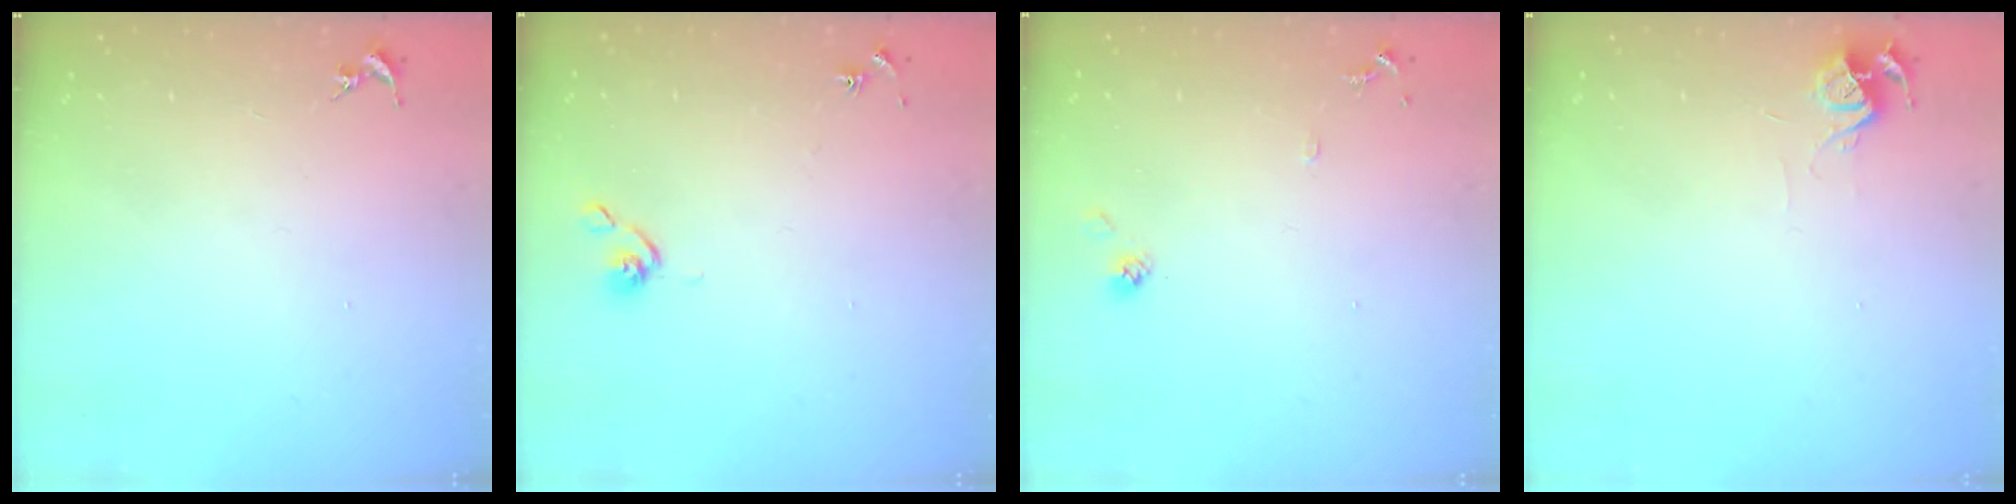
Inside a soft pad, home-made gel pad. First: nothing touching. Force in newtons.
{"total": 4.9, "press": 4.9, "slide": 0.7}
{"total": 7.8, "press": 7.7, "slide": 0.6}
{"total": 6.0, "press": 6.0, "slide": 0.6}